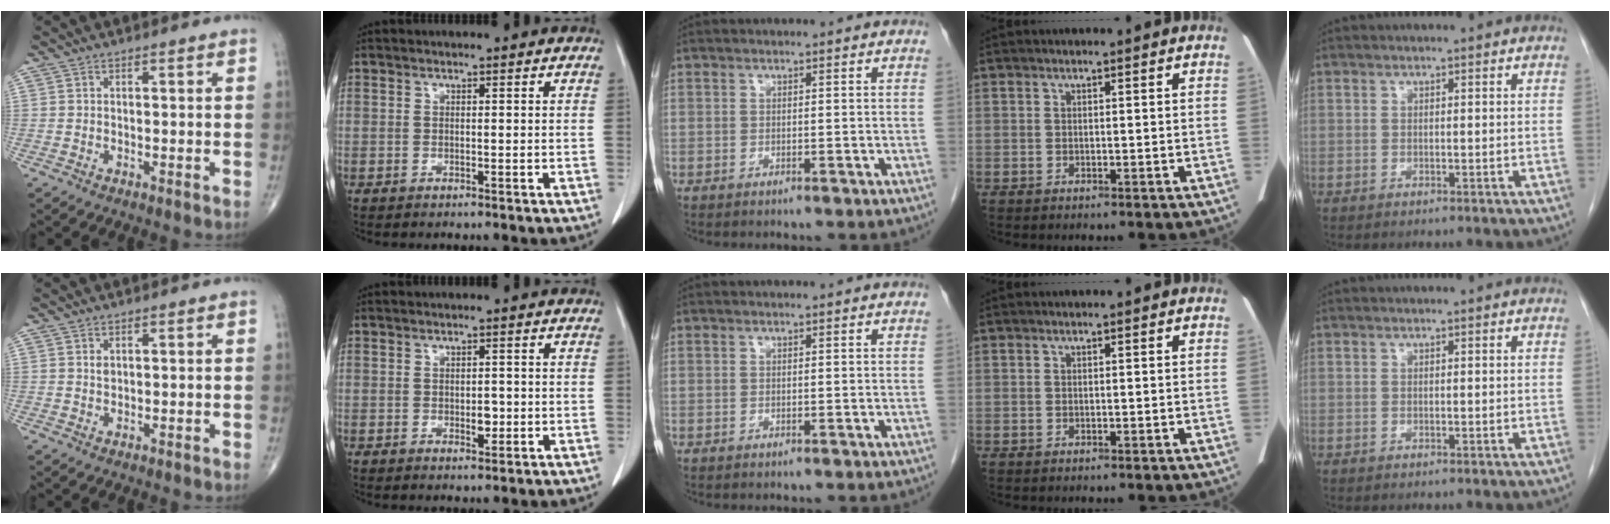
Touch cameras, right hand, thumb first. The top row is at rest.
{"thumb": {"total": 1.0, "force": [0.4, 0.7, 0.6], "torque": [-0.005, -0.001, 0.008]}, "index": {"total": 2.0, "force": [-0.4, 1.1, 1.6], "torque": [-0.020, 0.001, -0.002]}}